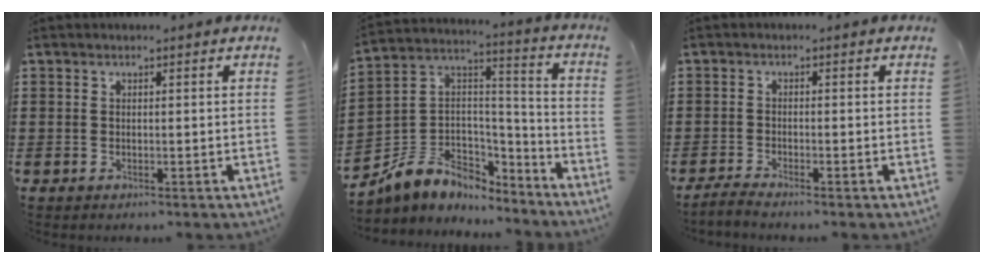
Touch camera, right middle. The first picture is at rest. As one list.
[{"total": 6.6, "force": [-4.5, 4.8, 0.6], "torque": [-0.045, -0.009, -0.091]}, {"total": 1.4, "force": [-1.2, -0.1, 0.6], "torque": [-0.012, 0.000, -0.024]}]